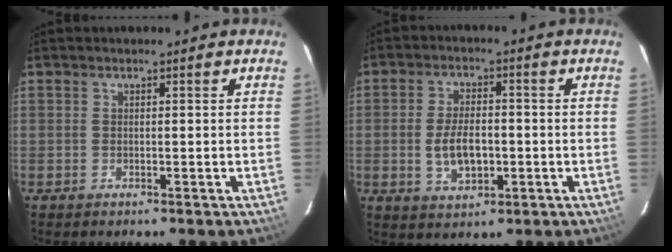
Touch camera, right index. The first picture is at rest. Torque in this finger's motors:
{"motor_torque": [0.21, -0.04, 0.21, 0.06]}